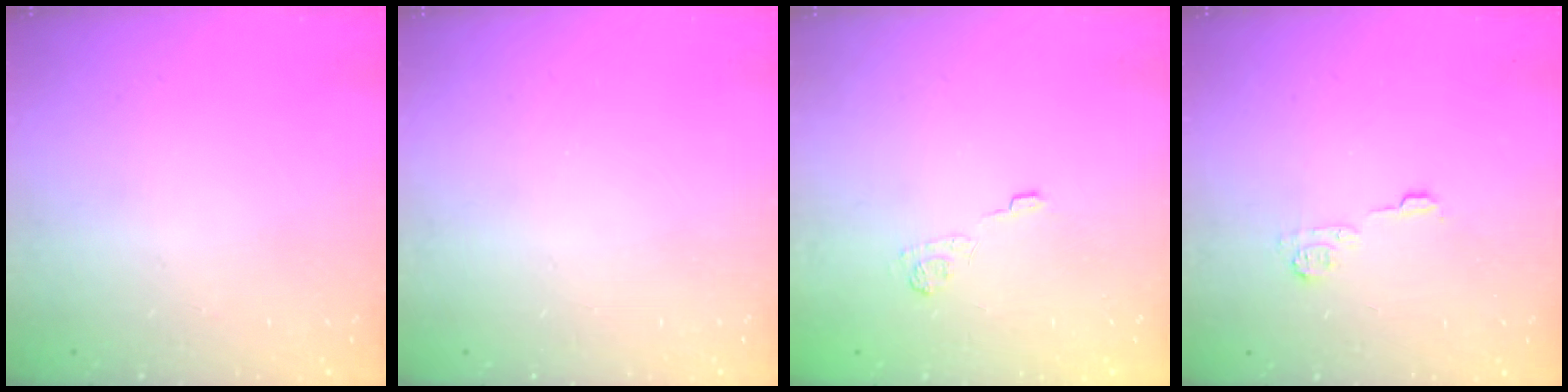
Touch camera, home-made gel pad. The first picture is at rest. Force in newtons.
{"total": 0.0}
{"total": 8.5, "press": 8.4, "slide": 1.5}
{"total": 6.0, "press": 6.0, "slide": 0.4}